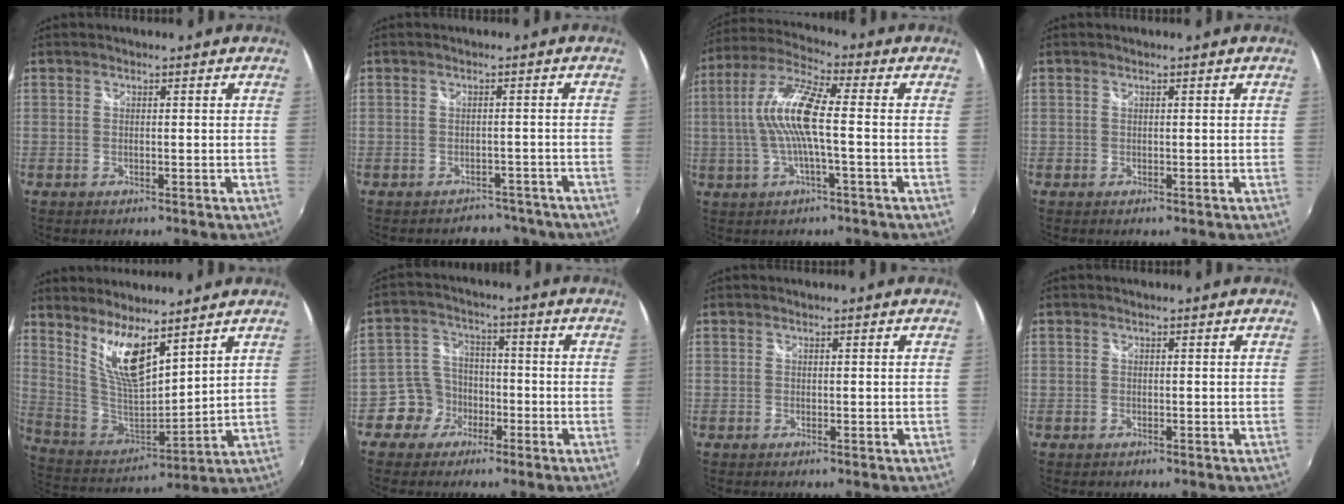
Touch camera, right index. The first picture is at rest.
{"total": 6.8, "force": [-5.6, 3.6, 1.2], "torque": [-0.017, 0.017, -0.061]}
{"total": 11.4, "force": [-0.6, 1.9, 11.3], "torque": [-0.223, 0.010, -0.012]}
{"total": 0.0}
{"total": 12.0, "force": [7.8, 3.4, 8.4], "torque": [-0.150, -0.014, 0.160]}
{"total": 7.1, "force": [-3.7, 5.9, 0.8], "torque": [-0.032, 0.029, -0.065]}
{"total": 0.0}
{"total": 0.8, "force": [-0.5, 0.6, 0.1], "torque": [-0.002, -0.003, -0.008]}